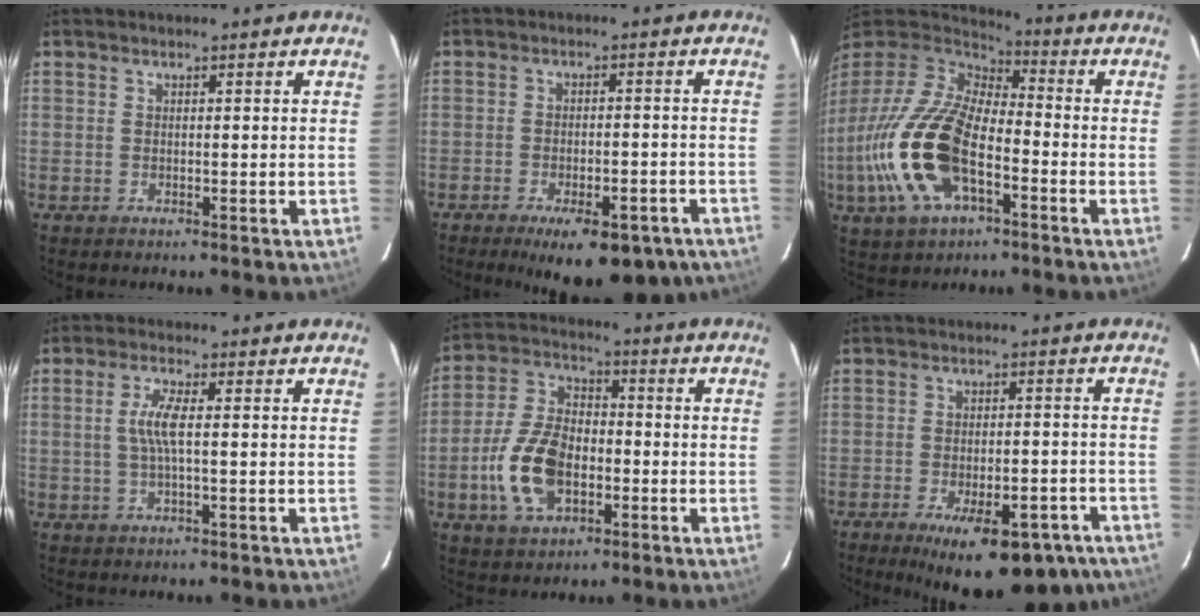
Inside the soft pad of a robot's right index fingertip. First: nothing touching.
{"total": 14.4, "force": [-10.2, 5.3, 8.8], "torque": [-0.148, -0.019, -0.133]}
{"total": 22.0, "force": [-7.3, 10.8, 17.7], "torque": [-0.383, -0.031, -0.139]}
{"total": 4.5, "force": [0.1, 0.5, 4.5], "torque": [-0.089, 0.002, 0.004]}
{"total": 13.1, "force": [-3.8, 7.8, 9.7], "torque": [-0.206, 0.014, -0.065]}
{"total": 18.5, "force": [-12.7, 7.2, 11.3], "torque": [-0.178, -0.017, -0.162]}